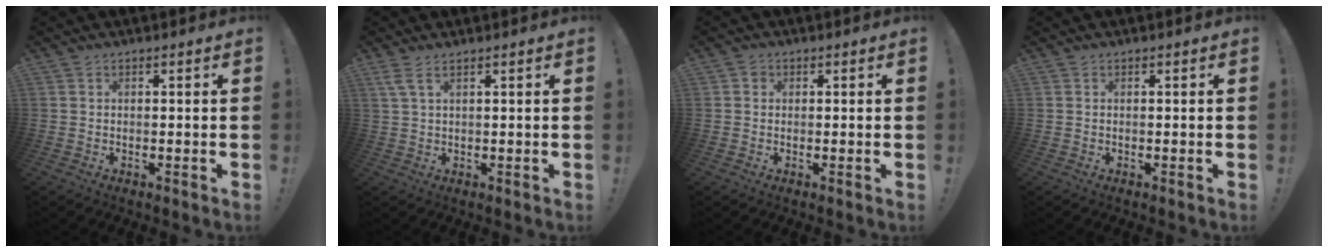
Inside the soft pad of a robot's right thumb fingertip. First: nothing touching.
{"total": 3.0, "force": [1.8, 0.5, 2.4], "torque": [-0.048, -0.005, 0.032]}
{"total": 1.2, "force": [0.2, 1.1, 0.5], "torque": [-0.002, 0.001, 0.001]}
{"total": 0.0}